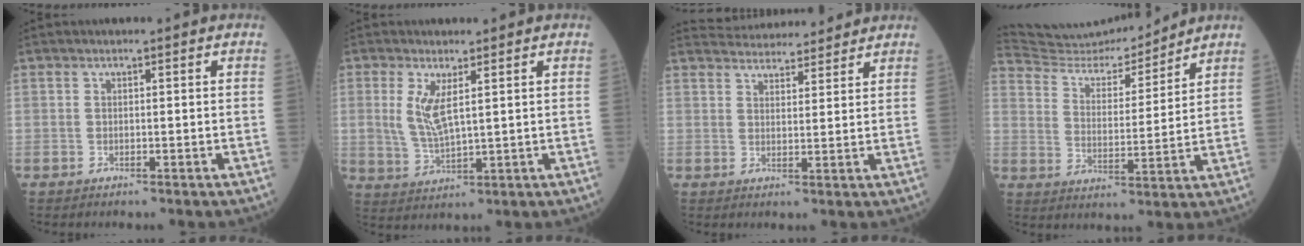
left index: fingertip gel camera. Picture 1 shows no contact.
{"total": 5.2, "force": [1.5, 1.3, 4.8], "torque": [-0.111, -0.001, 0.046]}
{"total": 10.4, "force": [10.0, 1.9, 2.1], "torque": [-0.026, 0.021, 0.137]}
{"total": 14.8, "force": [14.4, 1.3, 3.1], "torque": [-0.062, -0.004, 0.240]}